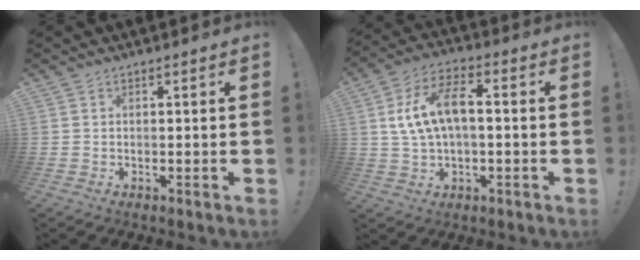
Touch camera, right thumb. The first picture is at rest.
{"total": 12.0, "force": [1.5, 6.3, 10.0], "torque": [-0.174, 0.011, 0.029]}